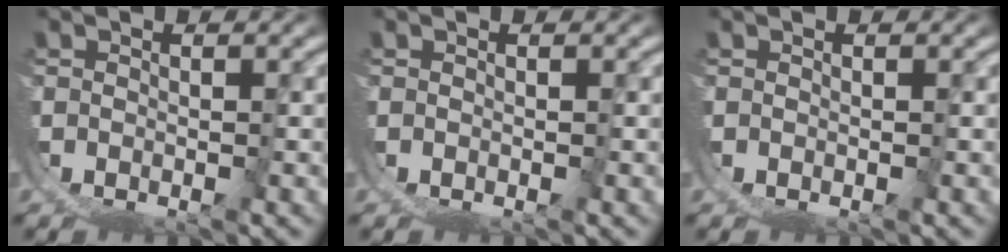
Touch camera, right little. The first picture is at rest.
{"total": 0.0}
{"total": 0.0}